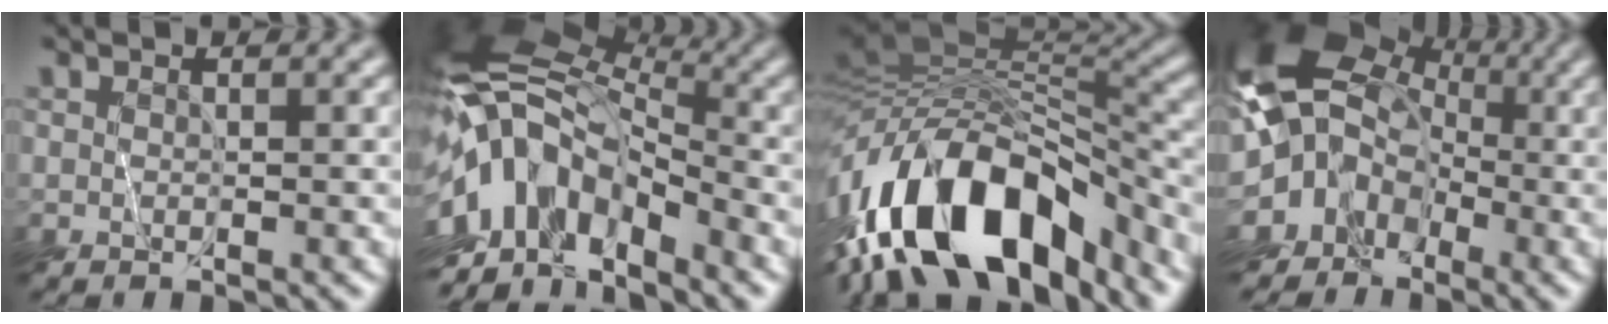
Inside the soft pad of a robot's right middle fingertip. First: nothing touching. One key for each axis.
{"total": 11.9, "fx": -4.5, "fy": 6.6, "fz": 8.8, "tx": -0.156, "ty": 0.014, "tz": -0.095}
{"total": 14.9, "fx": -7.7, "fy": 6.7, "fz": 10.9, "tx": -0.190, "ty": 0.024, "tz": -0.138}
{"total": 12.0, "fx": -2.5, "fy": 10.7, "fz": 4.8, "tx": -0.098, "ty": -0.002, "tz": -0.074}